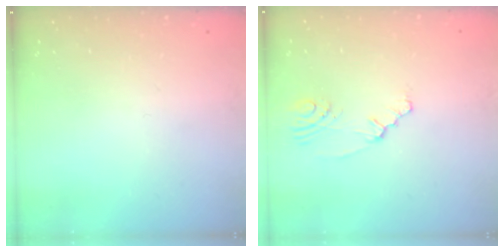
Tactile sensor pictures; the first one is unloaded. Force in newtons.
{"total": 2.3, "press": 2.0, "slide": 1.2}